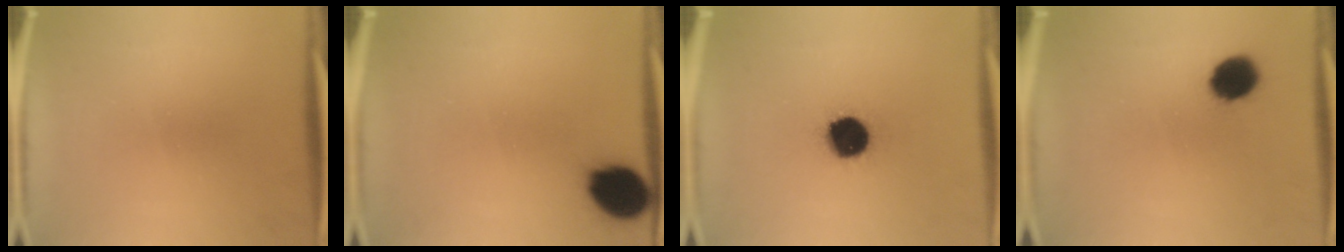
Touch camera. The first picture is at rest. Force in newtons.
{"total": 11.4}
{"total": 14.8}
{"total": 8.2}